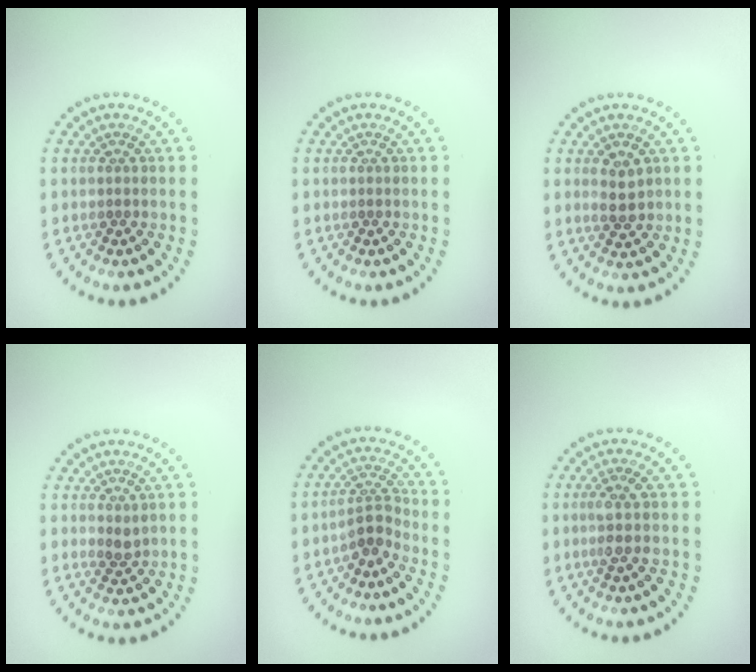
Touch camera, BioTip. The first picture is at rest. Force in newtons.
{"total": 0.0}
{"total": 2.2, "press": 2.1, "slide": 0.5}
{"total": 1.2, "press": 1.0, "slide": 0.6}
{"total": 2.3, "press": 1.7, "slide": 1.6}
{"total": 1.8, "press": 1.5, "slide": 1.0}